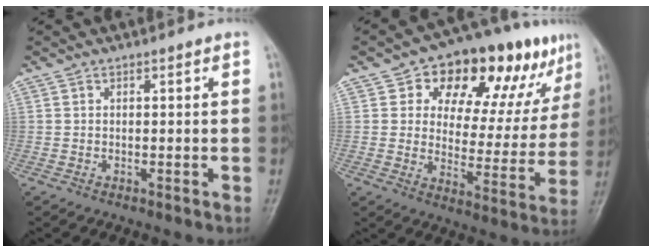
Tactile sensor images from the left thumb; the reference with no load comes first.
{"total": 21.7, "force": [11.6, 11.3, 14.5], "torque": [-0.141, -0.010, 0.169]}